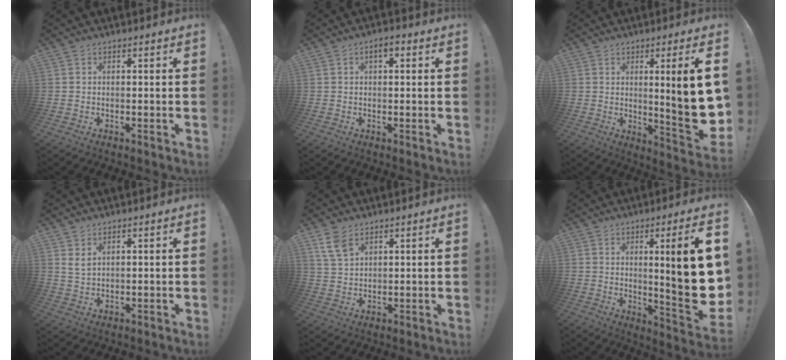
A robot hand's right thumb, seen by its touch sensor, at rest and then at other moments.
{"total": 2.7, "force": [1.0, 1.3, 2.2], "torque": [-0.031, 0.002, 0.014]}
{"total": 13.7, "force": [1.6, 0.6, 13.6], "torque": [-0.193, -0.023, 0.019]}
{"total": 3.2, "force": [2.0, 1.3, 2.2], "torque": [-0.031, -0.011, 0.035]}
{"total": 6.6, "force": [4.3, 3.5, 3.6], "torque": [-0.062, -0.019, 0.084]}
{"total": 17.2, "force": [2.6, 1.3, 17.0], "torque": [-0.239, -0.031, 0.035]}